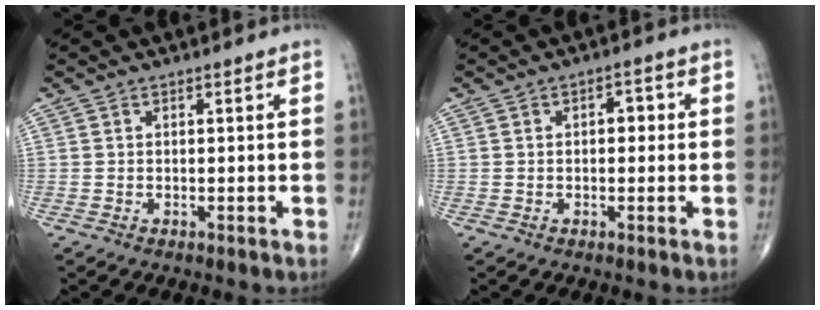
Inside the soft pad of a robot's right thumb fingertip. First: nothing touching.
{"total": 2.6, "force": [0.2, 1.6, 2.1], "torque": [-0.016, 0.010, -0.003]}